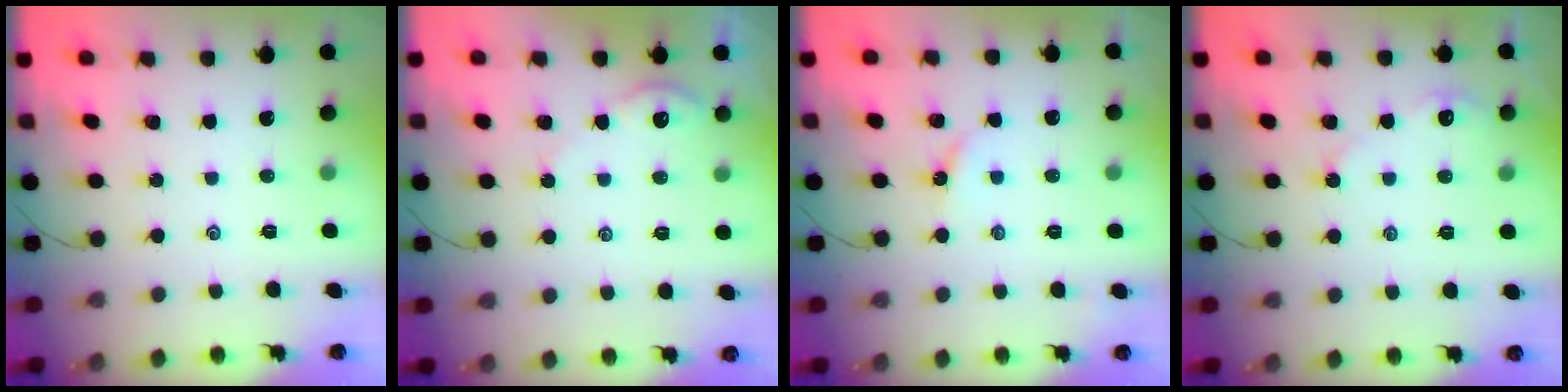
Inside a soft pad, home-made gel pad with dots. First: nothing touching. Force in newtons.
{"total": 2.4, "press": 2.4, "slide": 0.3}
{"total": 2.8, "press": 2.7, "slide": 0.4}
{"total": 2.8, "press": 2.8, "slide": 0.4}